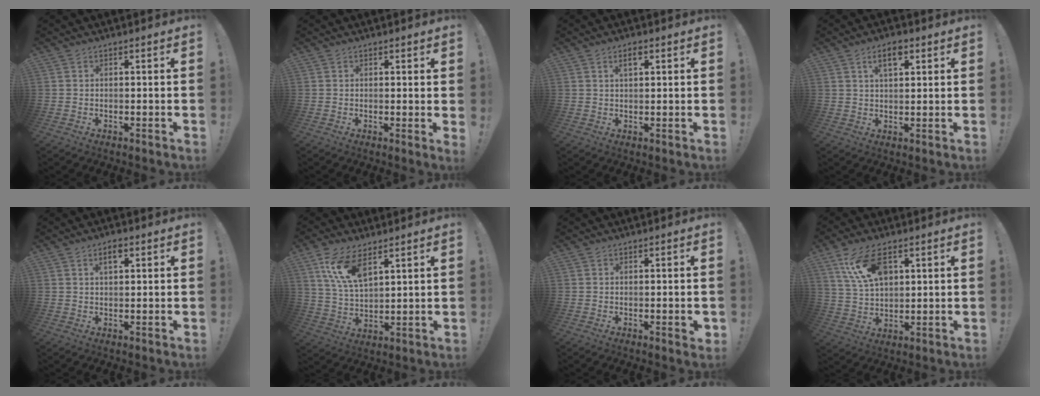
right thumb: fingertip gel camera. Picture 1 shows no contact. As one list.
[{"total": 1.2, "force": [0.9, 0.1, 0.8], "torque": [-0.004, -0.006, 0.013]}, {"total": 2.8, "force": [1.3, 1.2, 2.1], "torque": [-0.032, -0.002, 0.020]}, {"total": 5.5, "force": [2.7, 2.5, 4.0], "torque": [-0.054, -0.008, 0.043]}, {"total": 3.3, "force": [1.6, 1.5, 2.5], "torque": [-0.030, -0.003, 0.022]}, {"total": 11.3, "force": [6.9, 4.9, 7.6], "torque": [-0.160, -0.020, 0.129]}, {"total": 1.6, "force": [-0.4, 0.0, 1.6], "torque": [-0.013, -0.004, -0.008]}, {"total": 12.8, "force": [6.0, 6.9, 9.0], "torque": [-0.160, -0.012, 0.112]}]